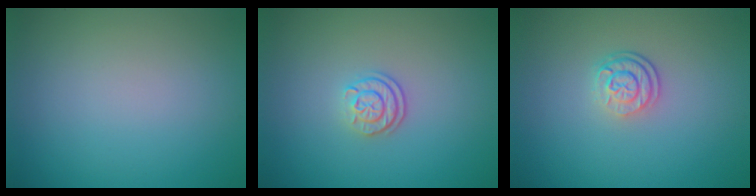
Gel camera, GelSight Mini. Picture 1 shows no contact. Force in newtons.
{"total": 2.3, "press": 1.7, "slide": 1.5}
{"total": 2.7, "press": 2.0, "slide": 1.8}